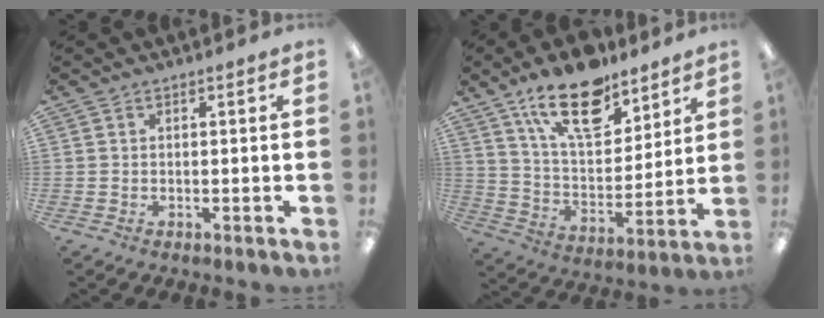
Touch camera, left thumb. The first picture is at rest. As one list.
[{"total": 18.7, "force": [12.7, 8.6, 10.6], "torque": [-0.172, -0.064, 0.221]}]